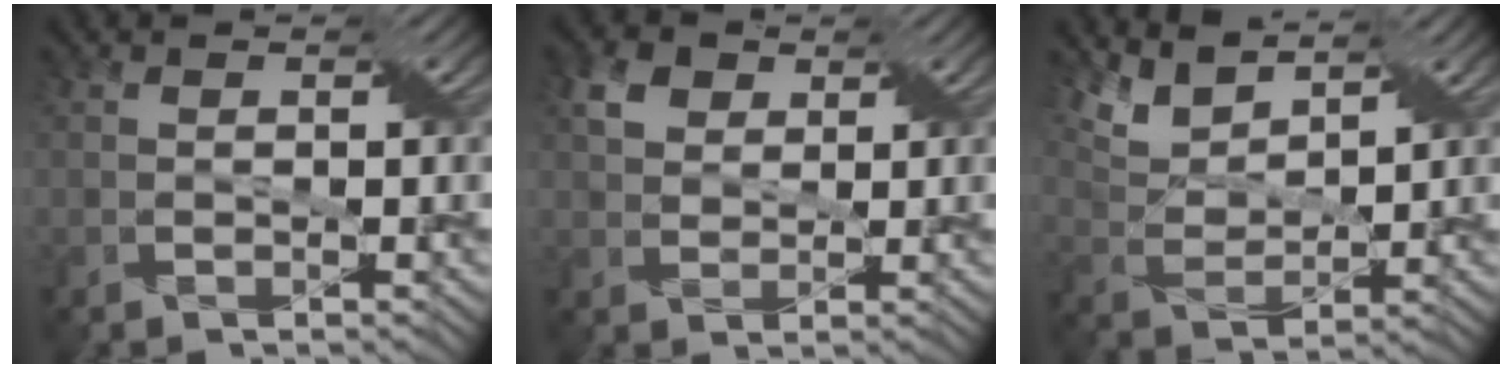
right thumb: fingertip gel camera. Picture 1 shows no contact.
{"total": 3.7, "force": [1.9, 2.7, 1.7], "torque": [-0.043, 0.006, 0.036]}
{"total": 6.8, "force": [5.4, 2.3, 3.4], "torque": [-0.093, 0.008, 0.108]}